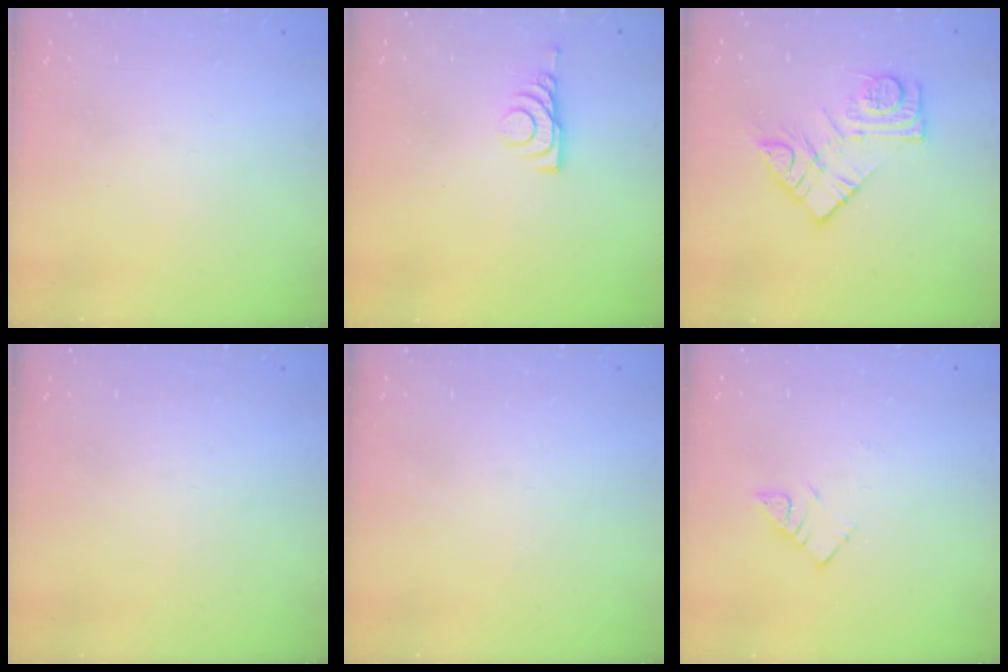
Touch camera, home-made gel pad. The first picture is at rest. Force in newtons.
{"total": 6.0, "press": 5.9, "slide": 0.8}
{"total": 11.6, "press": 11.6, "slide": 0.6}
{"total": 0.0}
{"total": 0.0}
{"total": 3.8, "press": 3.7, "slide": 0.5}